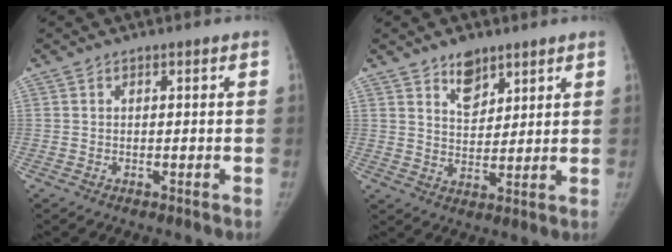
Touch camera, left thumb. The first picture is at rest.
{"total": 6.1, "force": [4.2, 3.4, 2.7], "torque": [-0.019, -0.032, 0.076]}